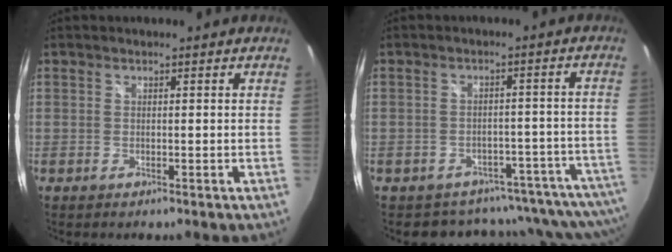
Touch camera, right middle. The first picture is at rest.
{"total": 16.2, "force": [-14.8, 5.5, 3.2], "torque": [-0.033, 0.021, -0.181]}